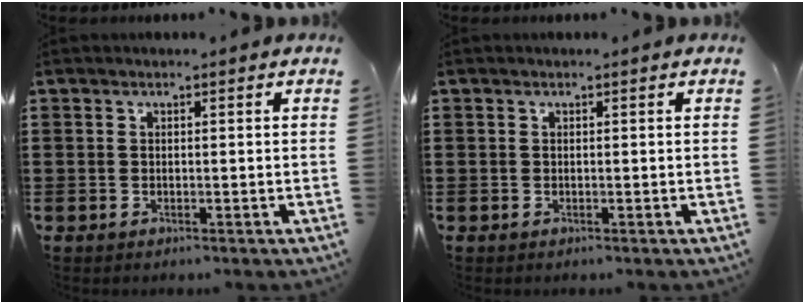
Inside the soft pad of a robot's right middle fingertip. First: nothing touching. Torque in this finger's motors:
{"motor_torque": [-0.01, -0.16, 0.05, 0.01]}